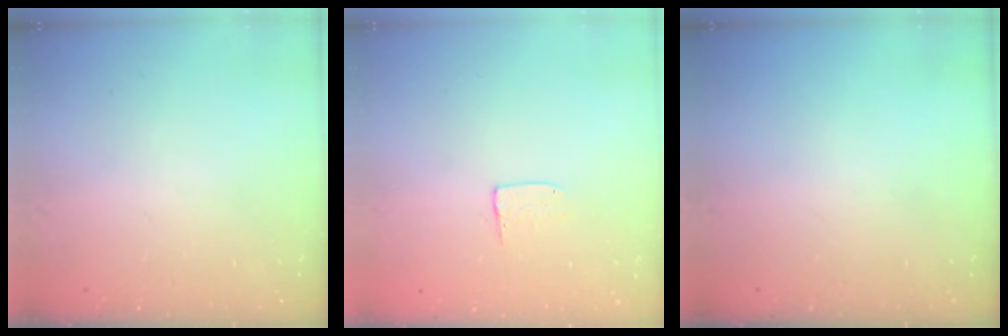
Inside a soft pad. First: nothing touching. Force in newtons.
{"total": 5.8, "press": 5.8, "slide": 0.4}
{"total": 0.0}